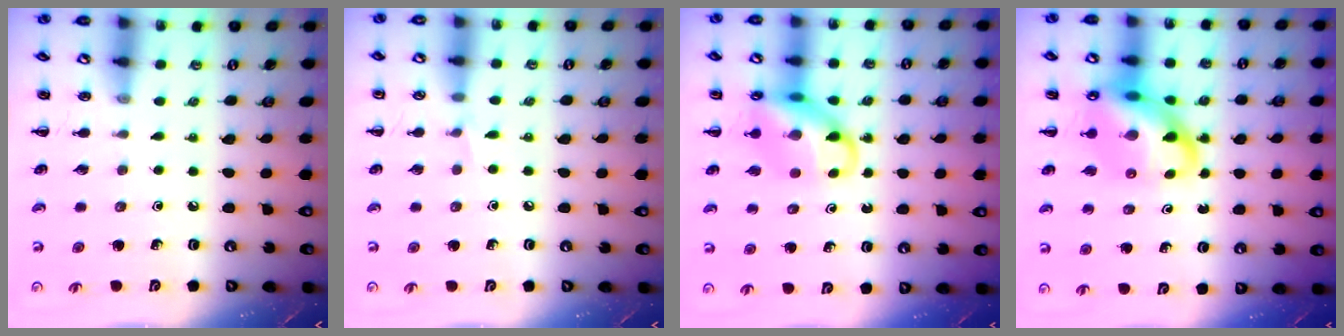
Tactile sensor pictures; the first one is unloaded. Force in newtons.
{"total": 3.7, "press": 3.6, "slide": 1.1}
{"total": 13.6, "press": 13.3, "slide": 3.1}
{"total": 14.7, "press": 14.2, "slide": 3.6}